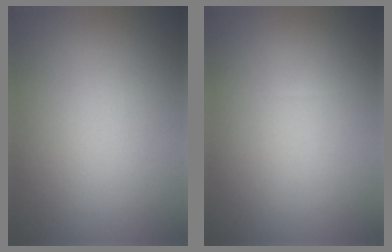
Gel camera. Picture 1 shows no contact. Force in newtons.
{"total": 0.0}